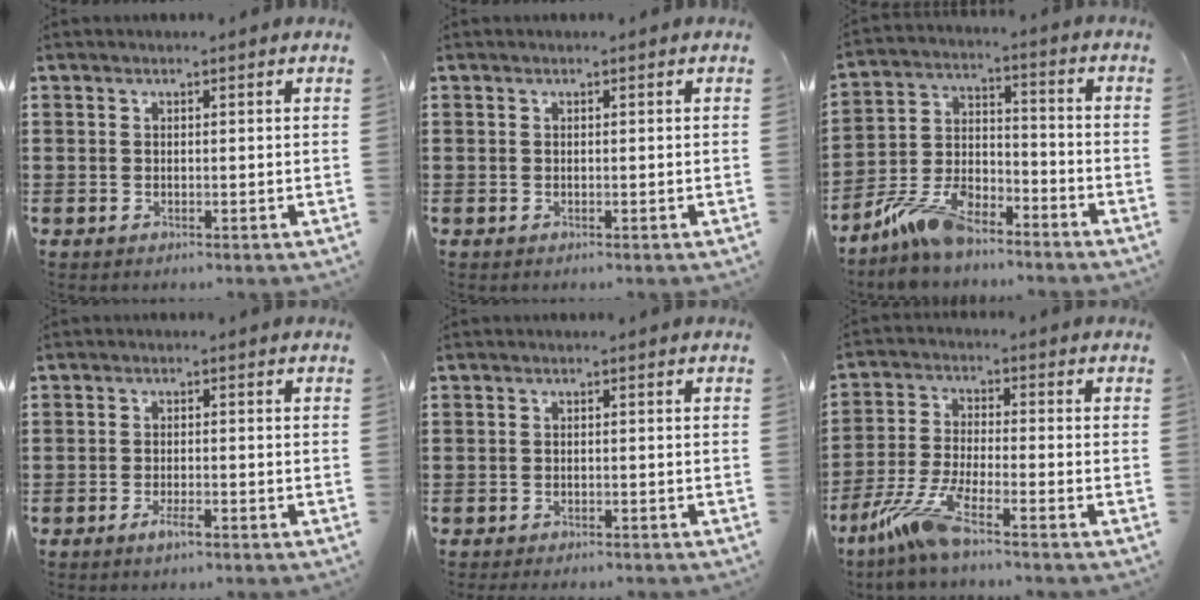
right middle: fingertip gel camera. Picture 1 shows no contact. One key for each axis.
{"total": 0.0}
{"total": 10.5, "fx": -8.3, "fy": 3.6, "fz": 5.4, "tx": -0.114, "ty": 0.022, "tz": -0.159}
{"total": 1.8, "fx": -0.9, "fy": 0.3, "fz": 1.5, "tx": -0.031, "ty": -0.003, "tz": -0.018}
{"total": 0.5, "fx": -0.5, "fy": -0.1, "fz": 0.0, "tx": 0.000, "ty": 0.000, "tz": -0.011}
{"total": 8.3, "fx": -5.9, "fy": 0.5, "fz": 5.8, "tx": -0.147, "ty": -0.024, "tz": -0.119}